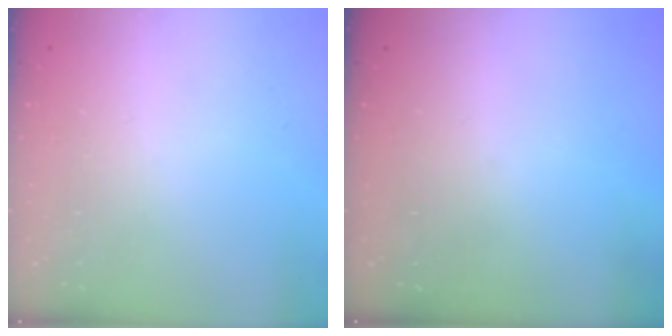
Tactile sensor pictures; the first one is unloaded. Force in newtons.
{"total": 0.0}